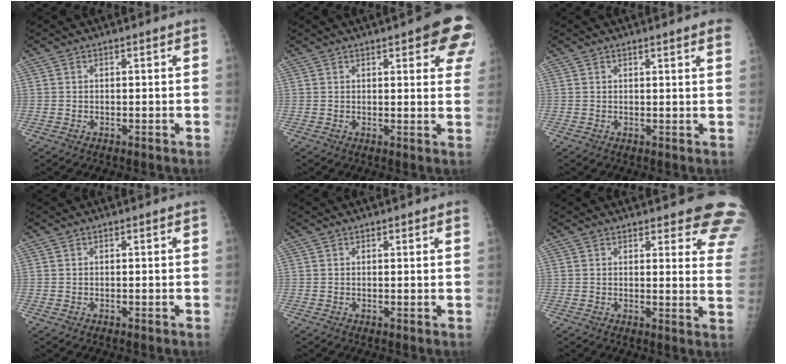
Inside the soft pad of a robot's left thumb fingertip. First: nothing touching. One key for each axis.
{"total": 11.2, "fx": 5.9, "fy": 3.5, "fz": 8.9, "tx": -0.073, "ty": -0.017, "tz": 0.061}
{"total": 3.4, "fx": 2.5, "fy": 0.1, "fz": 2.3, "tx": -0.027, "ty": -0.005, "tz": 0.023}
{"total": 0.0}
{"total": 1.7, "fx": 1.0, "fy": 0.4, "fz": 1.3, "tx": -0.010, "ty": -0.001, "tz": 0.010}
{"total": 11.8, "fx": 9.7, "fy": 3.3, "fz": 5.9, "tx": -0.018, "ty": -0.053, "tz": 0.085}